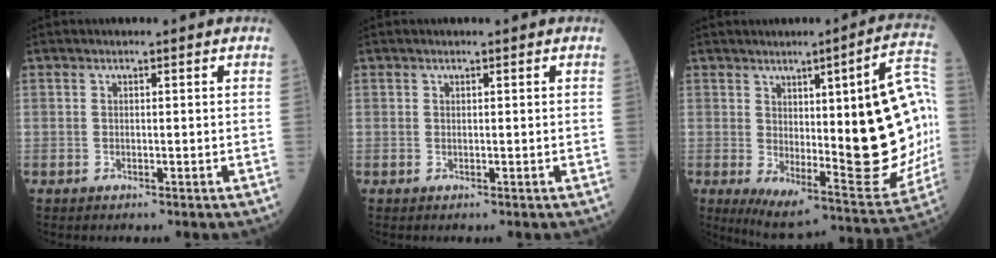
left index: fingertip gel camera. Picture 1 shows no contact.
{"total": 0.0}
{"total": 24.5, "force": [-0.5, 5.4, 23.9], "torque": [-0.275, 0.018, 0.016]}